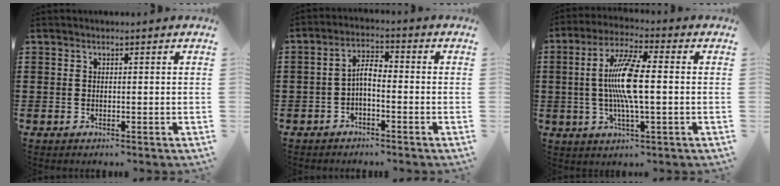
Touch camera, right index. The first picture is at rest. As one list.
[{"total": 3.6, "force": [-1.3, 1.1, 3.1], "torque": [-0.067, 0.008, -0.028]}, {"total": 9.5, "force": [-0.2, 1.6, 9.4], "torque": [-0.194, -0.008, -0.013]}]